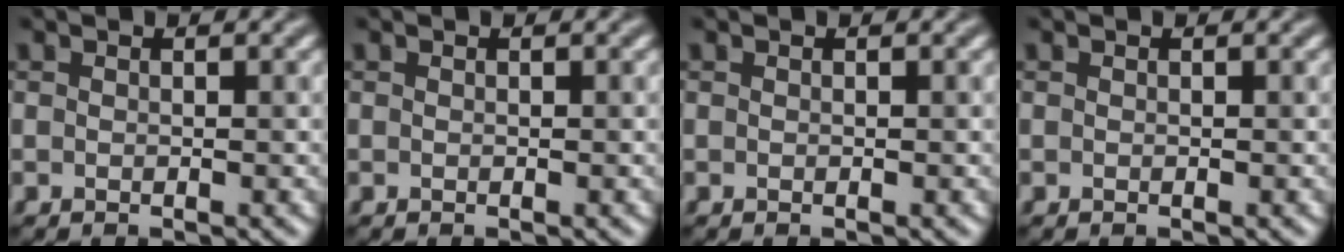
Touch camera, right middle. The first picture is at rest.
{"total": 0.0}
{"total": 0.0}
{"total": 0.0}